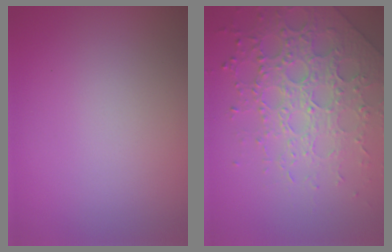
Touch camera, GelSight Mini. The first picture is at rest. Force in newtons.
{"total": 5.7, "press": 5.0, "slide": 2.8}